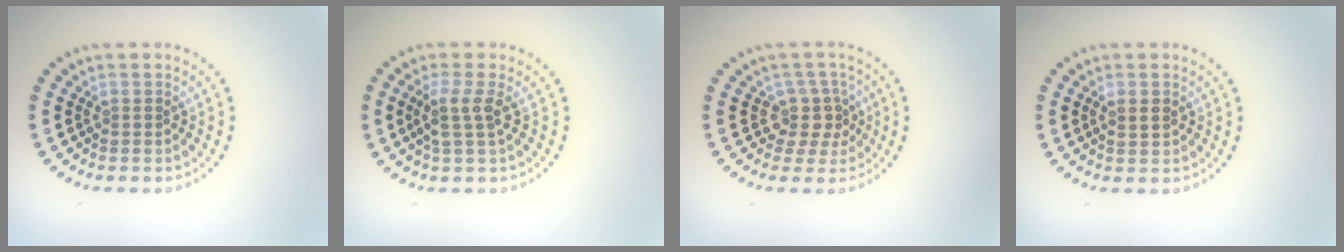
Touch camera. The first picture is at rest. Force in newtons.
{"total": 2.5, "press": 1.9, "slide": 1.6}
{"total": 2.7, "press": 2.0, "slide": 1.8}
{"total": 0.8, "press": 0.8, "slide": 0.1}